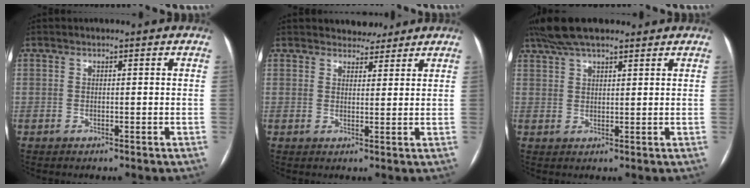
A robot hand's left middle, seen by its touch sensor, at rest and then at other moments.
{"total": 3.9, "force": [3.5, 1.5, 0.4], "torque": [-0.004, 0.001, 0.049]}
{"total": 10.0, "force": [7.8, 2.7, 5.6], "torque": [-0.102, 0.044, 0.139]}